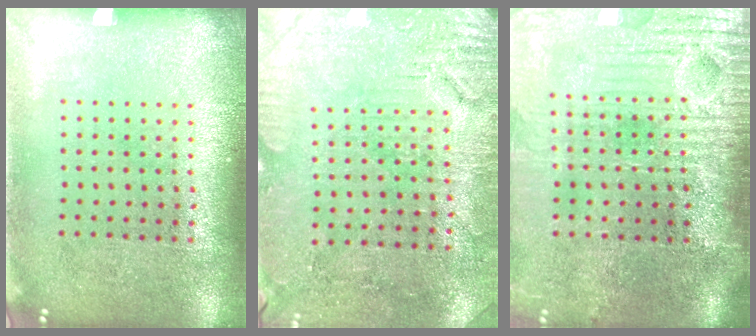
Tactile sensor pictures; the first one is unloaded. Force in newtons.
{"total": 3.0, "press": 2.9, "slide": 0.6}
{"total": 4.6, "press": 4.0, "slide": 2.2}